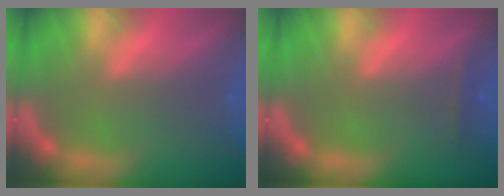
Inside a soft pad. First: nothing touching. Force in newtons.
{"total": 0.9}